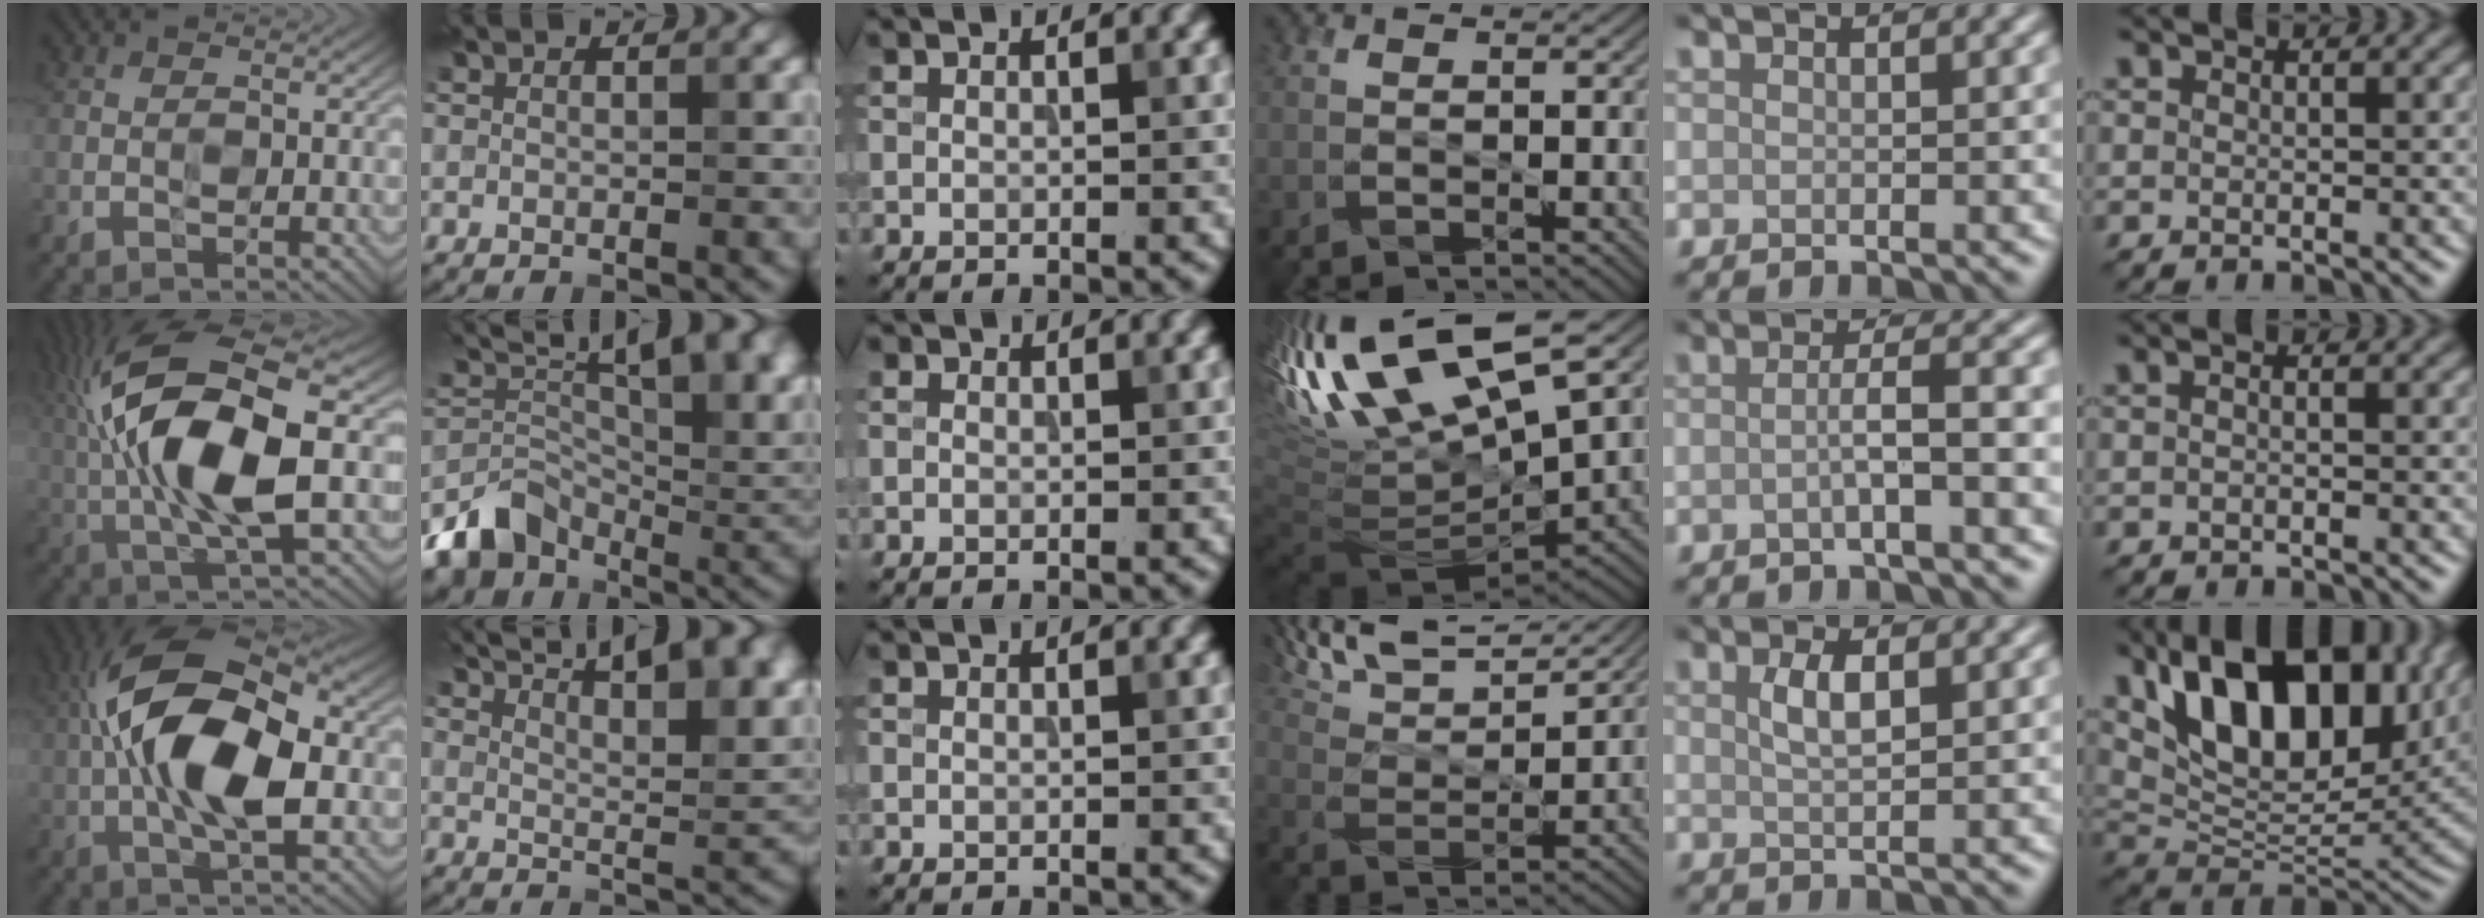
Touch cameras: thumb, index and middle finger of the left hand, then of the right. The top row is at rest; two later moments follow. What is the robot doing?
{"motion": "wipe", "object": "bowl"}